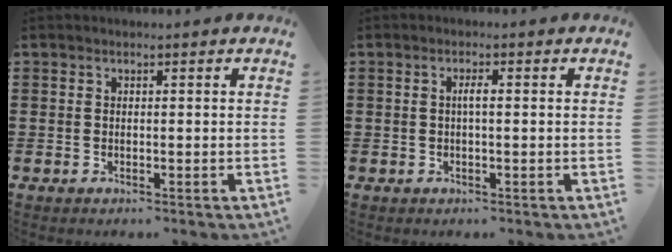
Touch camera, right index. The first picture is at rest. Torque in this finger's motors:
{"motor_torque": [0.39, 0.20, 0.01, 0.05]}